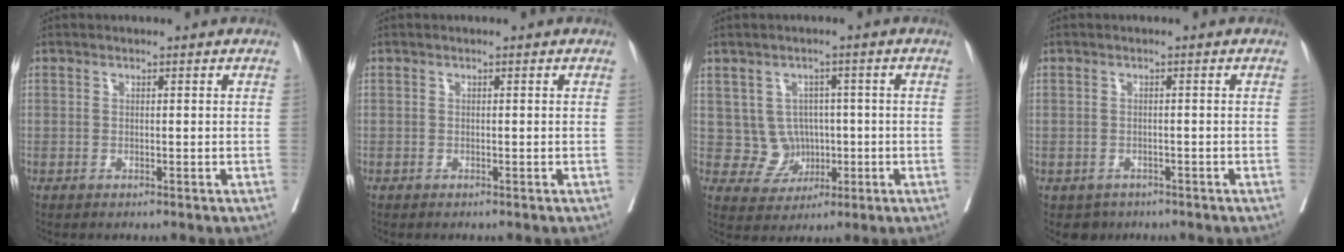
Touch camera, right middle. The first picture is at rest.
{"total": 0.0}
{"total": 5.1, "force": [0.2, 5.0, 1.0], "torque": [-0.004, 0.014, 0.015]}
{"total": 2.4, "force": [-1.6, 1.8, 0.3], "torque": [-0.003, 0.004, -0.022]}